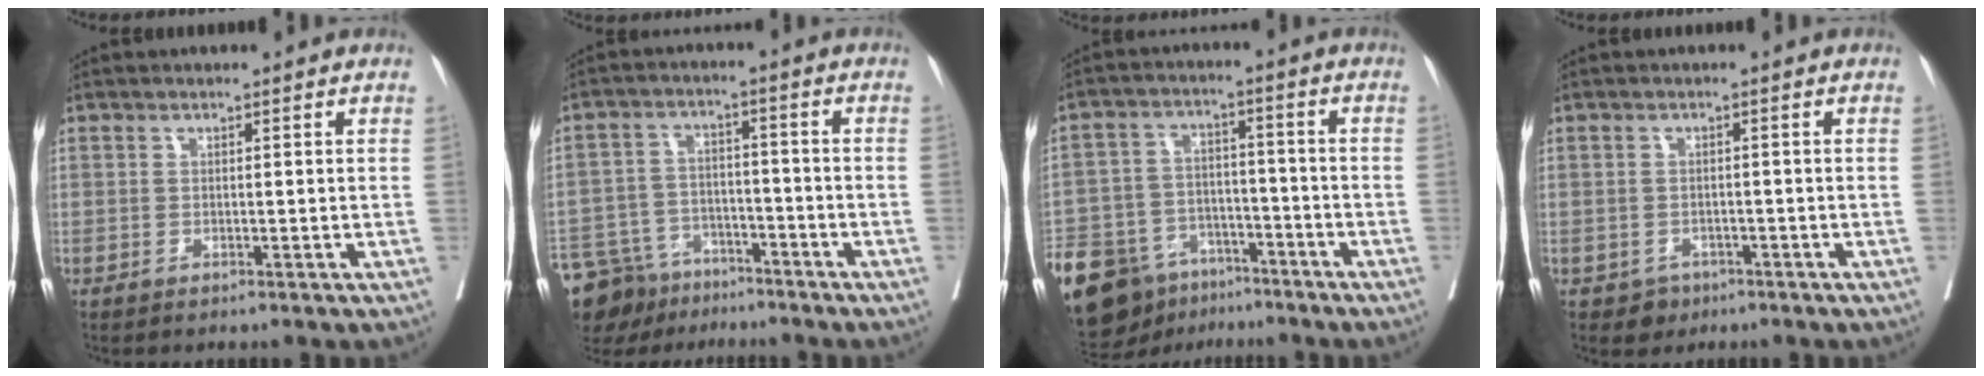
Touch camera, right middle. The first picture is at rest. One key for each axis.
{"total": 12.0, "fx": -9.7, "fy": 6.3, "fz": 3.4, "tx": -0.068, "ty": 0.013, "tz": -0.157}
{"total": 21.0, "fx": -13.9, "fy": 12.3, "fz": 9.8, "tx": -0.274, "ty": -0.011, "tz": -0.224}
{"total": 2.3, "fx": -1.3, "fy": 1.8, "fz": 0.2, "tx": -0.002, "ty": 0.008, "tz": -0.015}